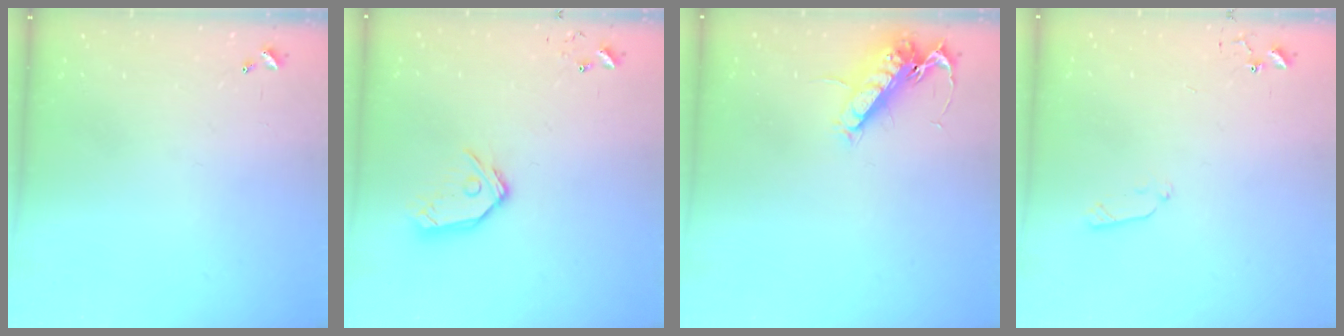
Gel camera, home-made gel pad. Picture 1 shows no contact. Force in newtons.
{"total": 11.6, "press": 11.6, "slide": 1.4}
{"total": 13.8, "press": 13.8, "slide": 1.2}
{"total": 5.6, "press": 5.6, "slide": 0.8}